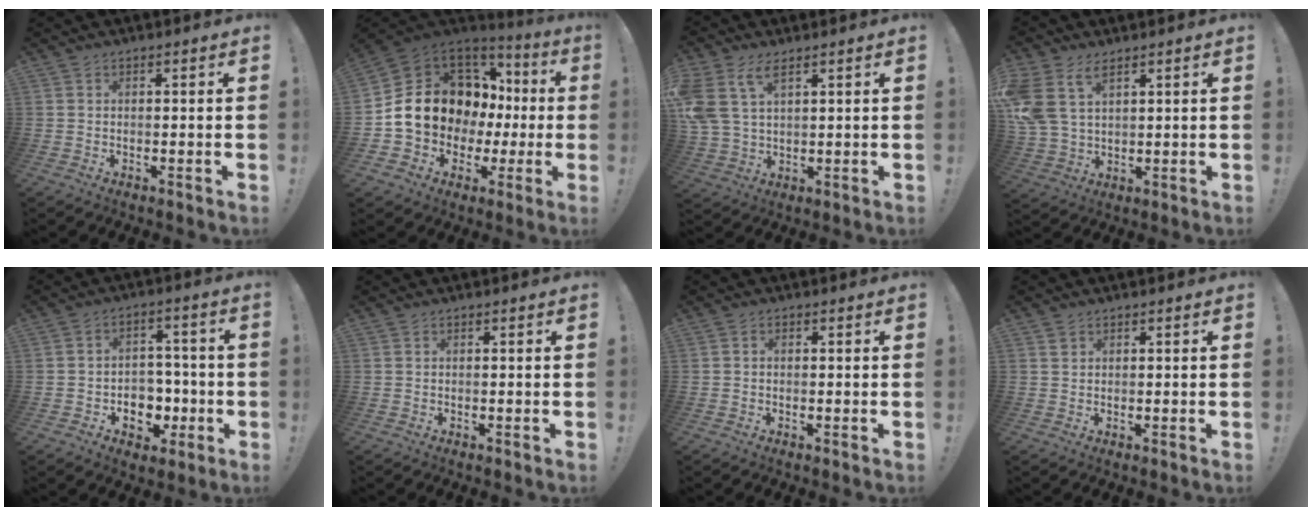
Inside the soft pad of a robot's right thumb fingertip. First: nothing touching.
{"total": 16.7, "force": [2.8, 13.7, 9.2], "torque": [-0.156, -0.012, 0.092]}
{"total": 9.5, "force": [4.9, 5.2, 6.2], "torque": [-0.132, -0.011, 0.099]}
{"total": 10.5, "force": [5.6, 6.3, 6.3], "torque": [-0.135, -0.022, 0.110]}
{"total": 8.8, "force": [-2.4, 7.7, 3.5], "torque": [-0.039, 0.016, -0.033]}
{"total": 0.0}
{"total": 0.7, "force": [-0.3, 0.6, 0.3], "torque": [-0.014, 0.006, -0.003]}
{"total": 1.2, "force": [1.0, 0.6, 0.5], "torque": [-0.002, -0.004, 0.017]}